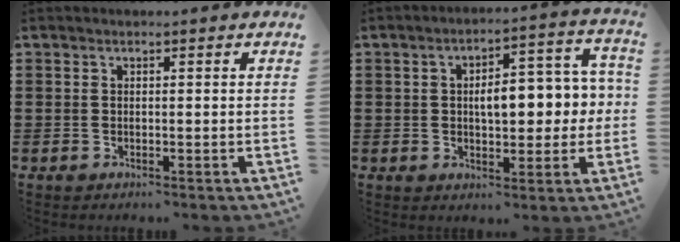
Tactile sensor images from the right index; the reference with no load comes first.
{"total": 7.5, "force": [0.0, 3.8, 6.4], "torque": [-0.093, -0.001, -0.012]}